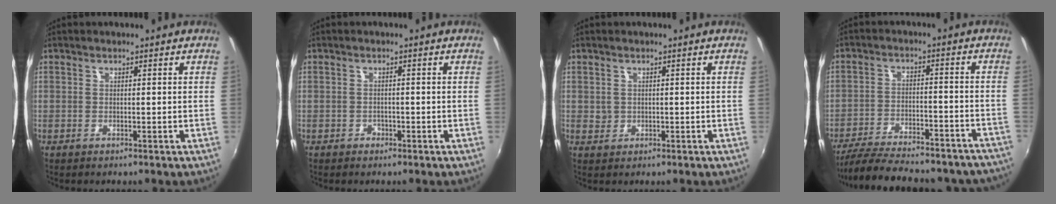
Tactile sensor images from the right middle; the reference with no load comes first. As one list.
[{"total": 1.3, "force": [-0.8, 1.0, 0.2], "torque": [-0.005, 0.000, -0.011]}, {"total": 1.3, "force": [0.3, 1.2, 0.2], "torque": [0.001, 0.002, 0.005]}, {"total": 25.0, "force": [-21.8, 7.0, 10.2], "torque": [-0.198, -0.014, -0.284]}]